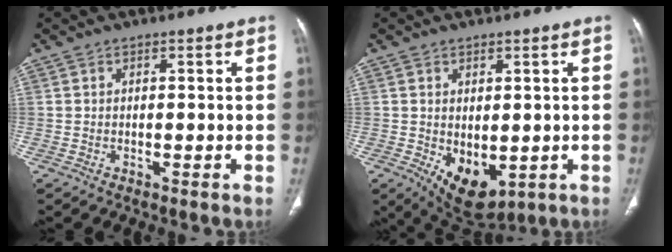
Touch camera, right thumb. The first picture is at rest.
{"total": 8.8, "force": [-1.7, 5.2, 6.9], "torque": [-0.091, -0.010, -0.001]}